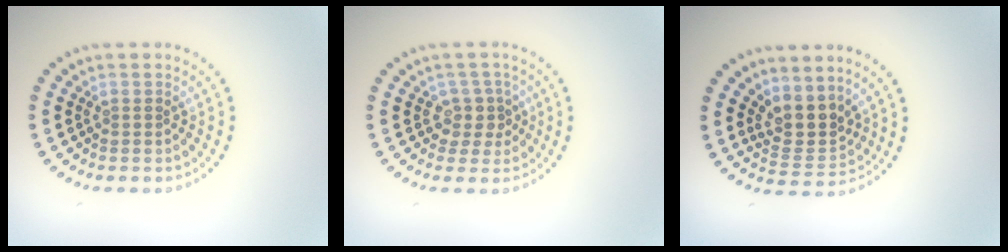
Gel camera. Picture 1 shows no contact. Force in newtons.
{"total": 2.2, "press": 1.8, "slide": 1.2}
{"total": 3.2, "press": 2.4, "slide": 2.1}